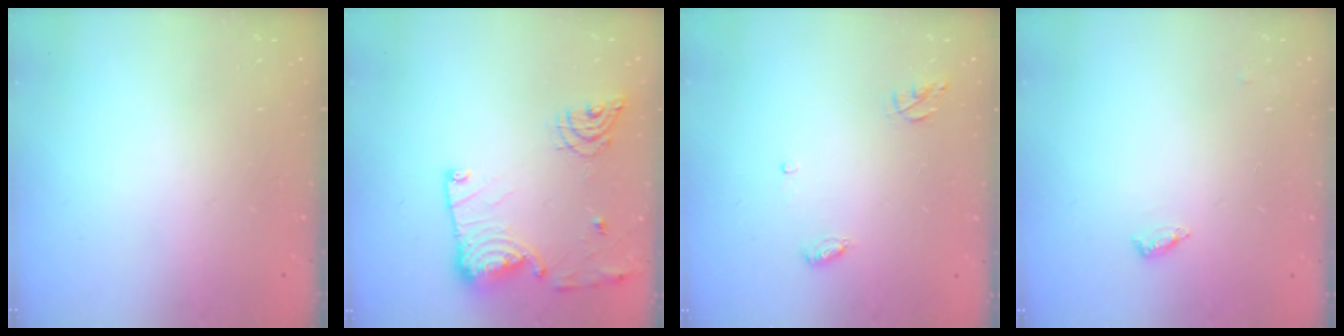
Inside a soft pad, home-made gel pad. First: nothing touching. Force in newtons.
{"total": 15.8, "press": 15.7, "slide": 0.9}
{"total": 5.1, "press": 5.1, "slide": 0.4}
{"total": 4.4, "press": 4.1, "slide": 1.4}